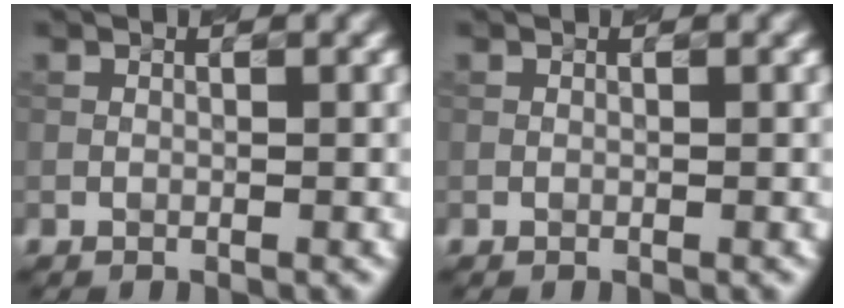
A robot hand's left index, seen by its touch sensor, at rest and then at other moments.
{"total": 0.0}